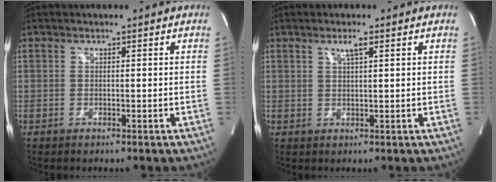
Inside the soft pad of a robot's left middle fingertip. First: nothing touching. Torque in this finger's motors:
{"motor_torque": [0.05, 0.03, -0.02, 0.01]}